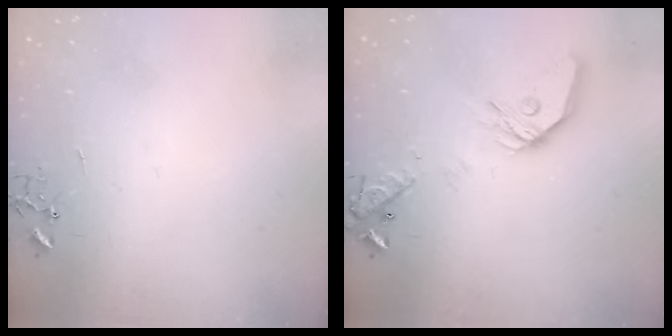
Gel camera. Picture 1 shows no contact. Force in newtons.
{"total": 17.0, "press": 16.8, "slide": 2.6}